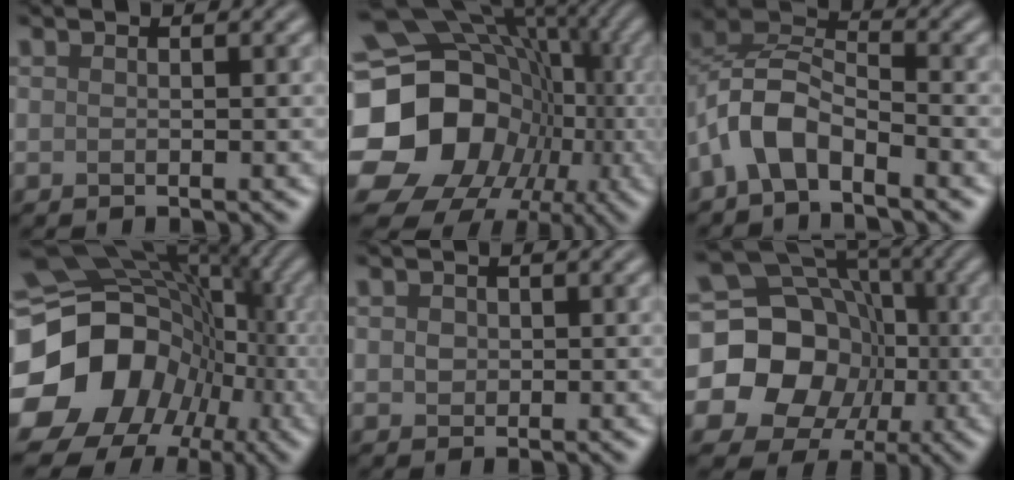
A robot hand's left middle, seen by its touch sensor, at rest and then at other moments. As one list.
[{"total": 21.0, "force": [-3.0, 18.3, 9.9], "torque": [-0.157, -0.002, -0.077]}, {"total": 4.7, "force": [-2.8, 2.3, 2.9], "torque": [-0.056, 0.015, -0.064]}, {"total": 17.6, "force": [-3.3, 14.9, 8.8], "torque": [-0.181, -0.015, -0.050]}, {"total": 1.3, "force": [0.3, 1.2, 0.5], "torque": [-0.002, 0.005, -0.002]}, {"total": 20.1, "force": [-2.4, 18.5, 7.4], "torque": [-0.157, 0.005, -0.081]}]